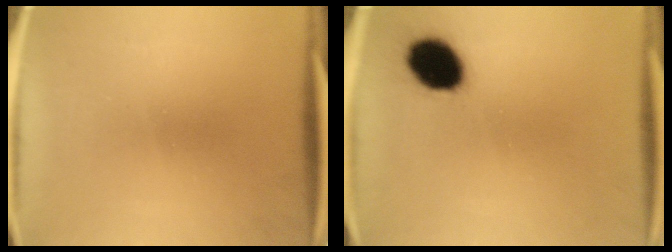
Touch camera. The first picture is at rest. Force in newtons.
{"total": 11.7}